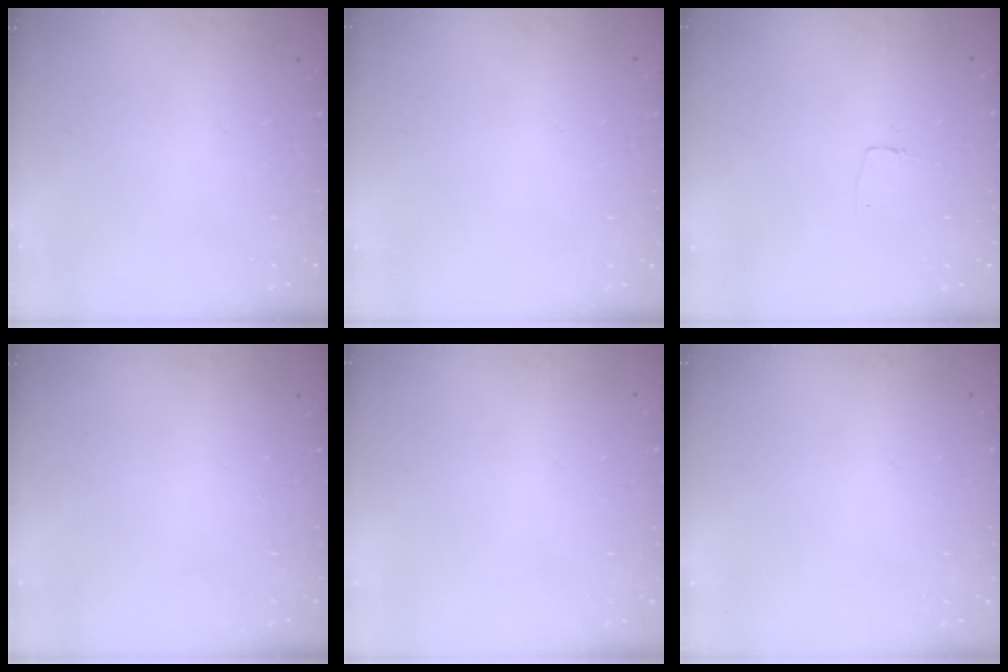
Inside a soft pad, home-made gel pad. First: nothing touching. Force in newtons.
{"total": 0.0}
{"total": 3.5, "press": 3.5, "slide": 0.3}
{"total": 0.0}
{"total": 0.0}
{"total": 0.0}